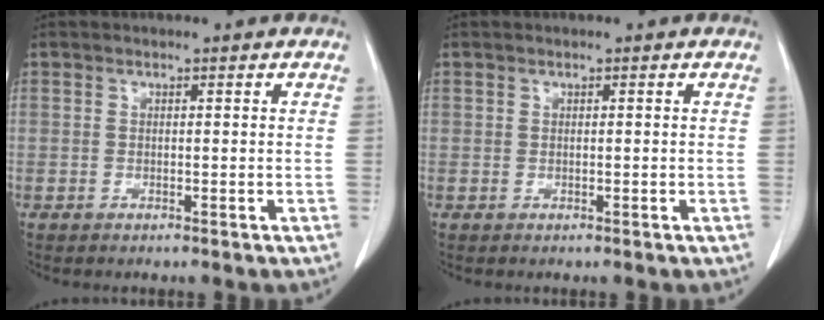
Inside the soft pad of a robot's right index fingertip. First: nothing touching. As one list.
[{"total": 0.0}]